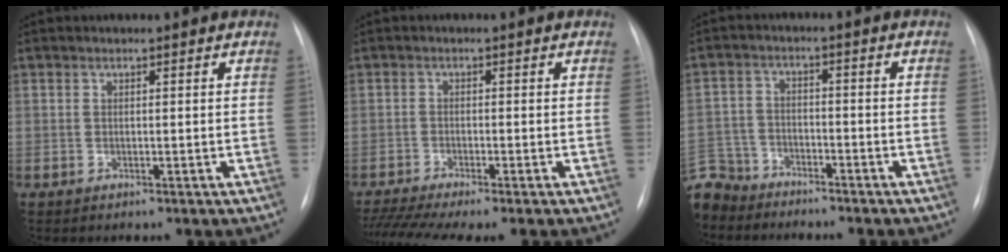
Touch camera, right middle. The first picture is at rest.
{"total": 8.6, "force": [-7.1, 0.1, 4.9], "torque": [-0.082, -0.010, -0.116]}
{"total": 10.1, "force": [-8.8, 4.8, 1.2], "torque": [-0.047, 0.005, -0.163]}